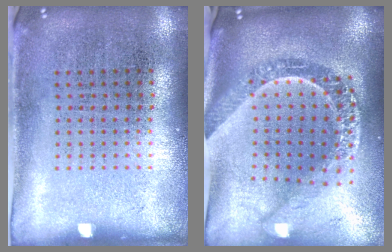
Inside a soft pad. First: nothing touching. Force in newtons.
{"total": 2.9, "press": 2.2, "slide": 1.8}